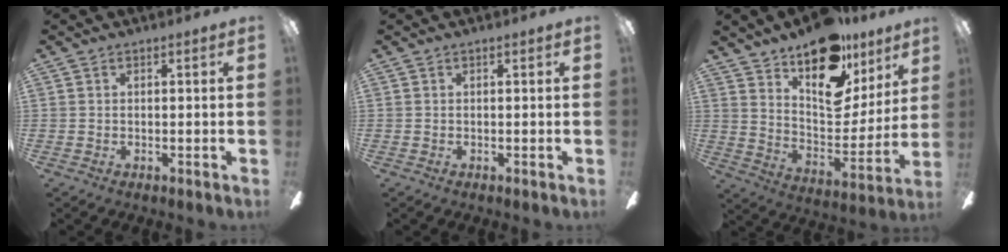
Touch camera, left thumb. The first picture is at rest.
{"total": 0.0}
{"total": 20.1, "force": [14.4, 9.5, 10.2], "torque": [-0.147, -0.098, 0.251]}